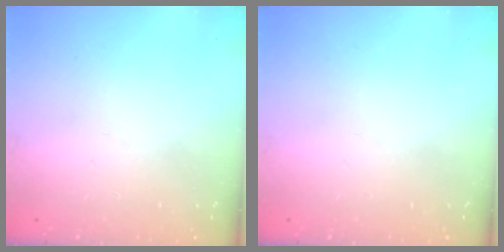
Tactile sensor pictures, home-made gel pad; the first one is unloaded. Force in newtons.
{"total": 0.0}